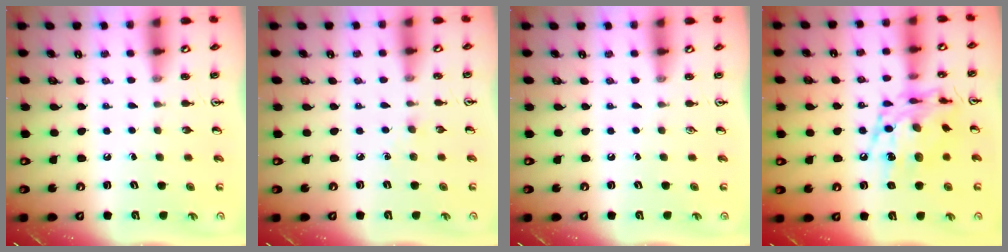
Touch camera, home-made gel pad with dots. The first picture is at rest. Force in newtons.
{"total": 2.9, "press": 2.9, "slide": 0.4}
{"total": 0.0}
{"total": 15.7, "press": 15.6, "slide": 1.3}